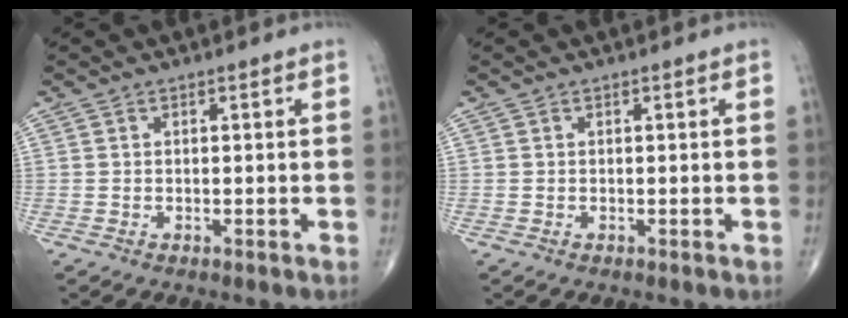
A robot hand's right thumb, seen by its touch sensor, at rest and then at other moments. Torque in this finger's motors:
{"motor_torque": [0.05, 0.06, 0.00, 0.00, 0.00]}